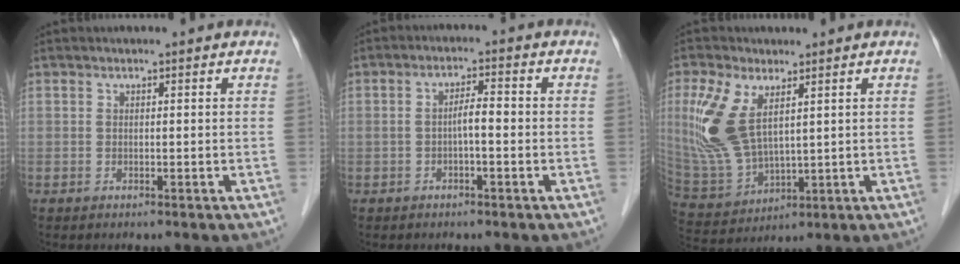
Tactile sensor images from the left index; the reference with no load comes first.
{"total": 3.2, "force": [-0.7, 0.5, 3.1], "torque": [-0.050, 0.010, -0.011]}
{"total": 10.6, "force": [3.6, 4.8, 8.7], "torque": [-0.215, -0.001, 0.085]}